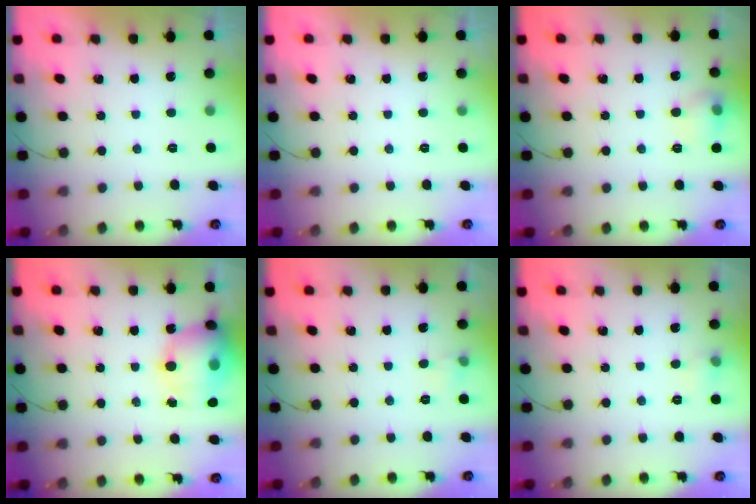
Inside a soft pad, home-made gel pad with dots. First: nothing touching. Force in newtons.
{"total": 0.0}
{"total": 7.6, "press": 7.5, "slide": 1.4}
{"total": 16.4, "press": 16.0, "slide": 3.5}
{"total": 3.7, "press": 3.5, "slide": 1.2}
{"total": 4.5, "press": 4.3, "slide": 1.3}